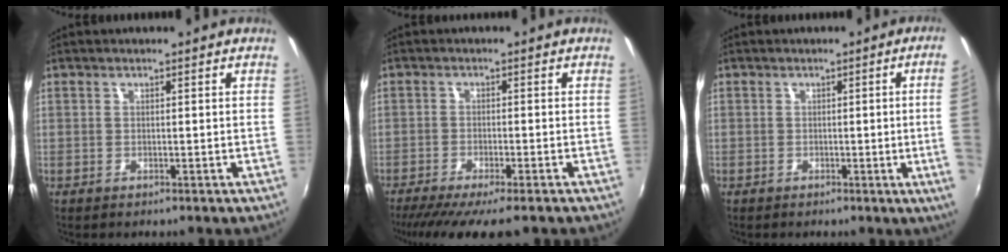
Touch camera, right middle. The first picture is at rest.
{"total": 10.0, "force": [-8.1, 1.0, 5.8], "torque": [-0.126, -0.036, -0.130]}
{"total": 7.2, "force": [0.1, -1.6, 7.0], "torque": [-0.084, -0.006, 0.003]}